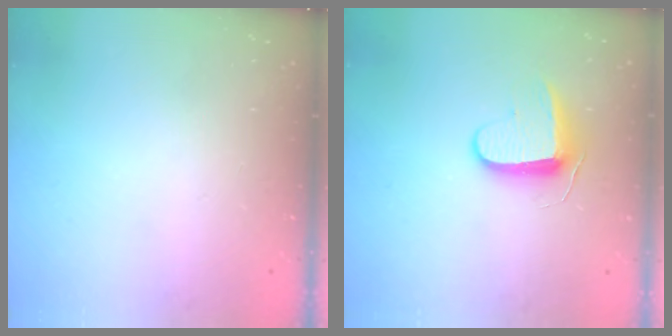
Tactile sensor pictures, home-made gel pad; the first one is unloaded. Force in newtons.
{"total": 8.7, "press": 8.7, "slide": 0.7}